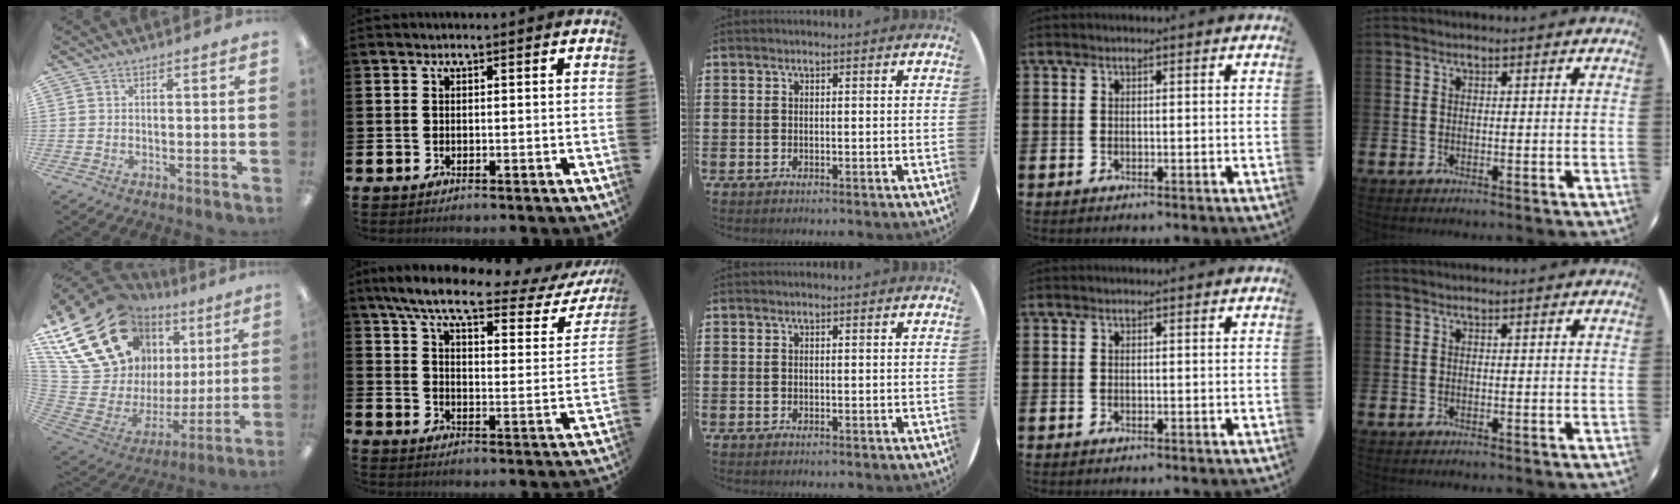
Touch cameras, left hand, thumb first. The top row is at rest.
{"thumb": {"total": 25.5, "force": [14.2, 17.0, 12.7], "torque": [-0.252, -0.086, 0.288]}, "index": {"total": 7.7, "force": [5.9, 1.3, 4.8], "torque": [-0.107, -0.037, 0.092]}}